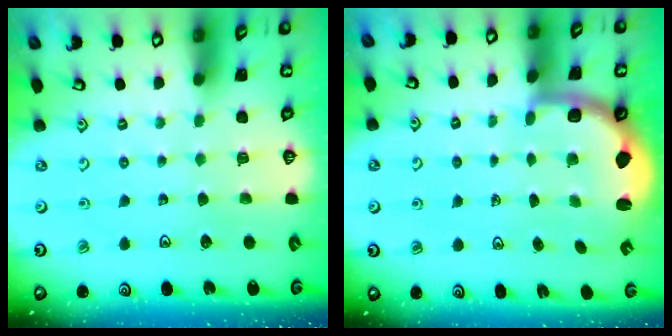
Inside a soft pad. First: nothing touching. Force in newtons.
{"total": 2.1, "press": 1.9, "slide": 1.0}